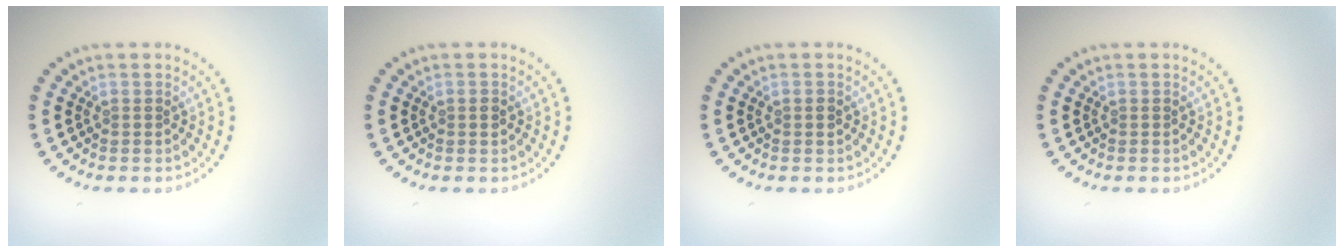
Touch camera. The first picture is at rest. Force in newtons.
{"total": 0.9, "press": 0.9, "slide": 0.0}
{"total": 0.9, "press": 0.9, "slide": 0.0}
{"total": 0.0}